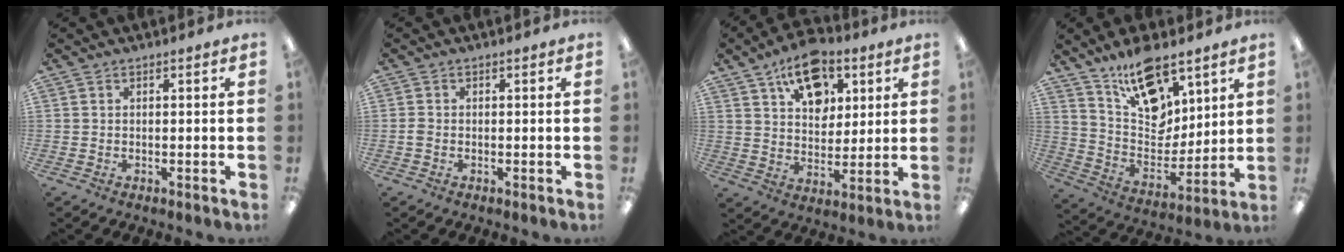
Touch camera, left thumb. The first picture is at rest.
{"total": 1.0, "force": [-0.2, 0.7, 0.7], "torque": [-0.015, 0.001, -0.005]}
{"total": 14.0, "force": [8.5, 8.4, 7.2], "torque": [-0.094, -0.041, 0.151]}
{"total": 16.4, "force": [11.8, 8.1, 8.1], "torque": [-0.140, -0.070, 0.214]}